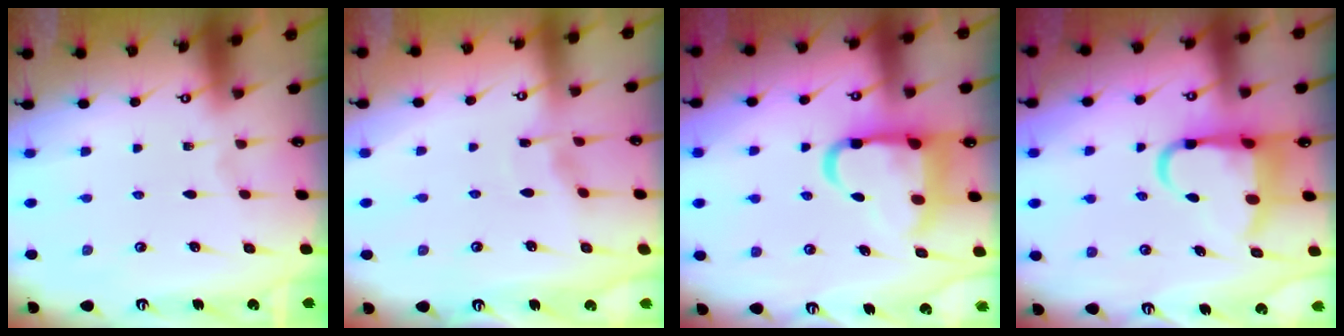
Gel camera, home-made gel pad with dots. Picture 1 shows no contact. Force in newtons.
{"total": 3.3, "press": 3.3, "slide": 0.4}
{"total": 13.3, "press": 13.2, "slide": 1.7}
{"total": 9.6, "press": 9.3, "slide": 2.3}